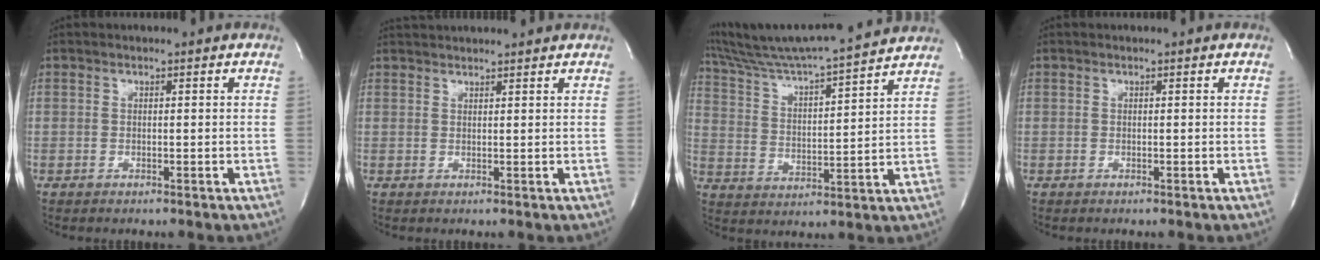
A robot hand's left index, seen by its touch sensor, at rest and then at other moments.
{"total": 6.7, "force": [6.4, 0.7, 1.8], "torque": [-0.028, 0.029, 0.082]}
{"total": 18.7, "force": [17.2, -0.2, 7.4], "torque": [-0.140, -0.001, 0.265]}
{"total": 0.0}